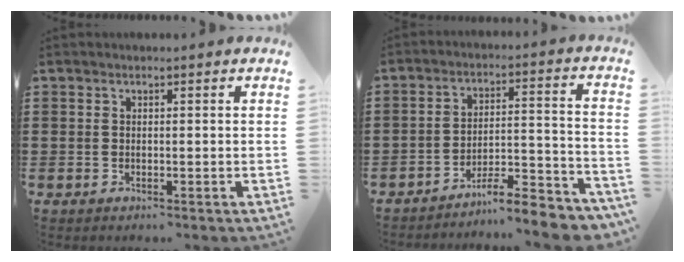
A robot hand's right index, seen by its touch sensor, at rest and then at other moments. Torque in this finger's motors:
{"motor_torque": [1.33, 0.80, 0.18, 0.02]}